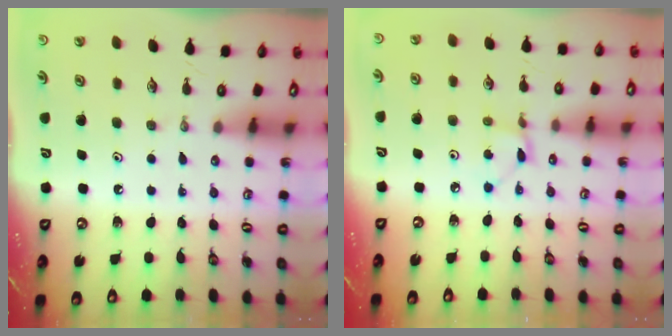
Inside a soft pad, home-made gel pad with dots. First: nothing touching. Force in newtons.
{"total": 1.8, "press": 1.8, "slide": 0.3}